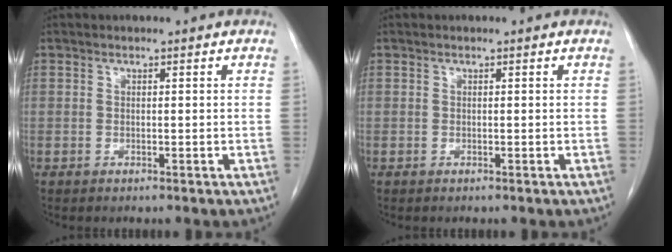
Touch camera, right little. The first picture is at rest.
{"total": 0.0}